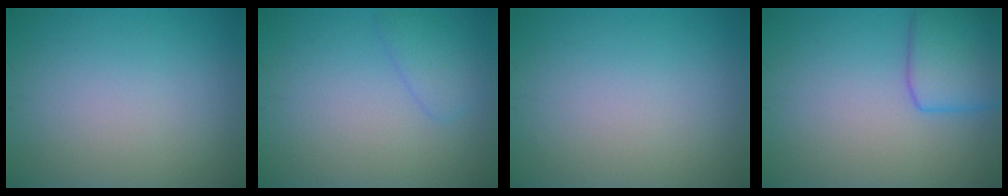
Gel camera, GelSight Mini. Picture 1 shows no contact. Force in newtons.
{"total": 1.8, "press": 1.8, "slide": 0.2}
{"total": 0.0}
{"total": 5.0, "press": 5.0, "slide": 0.3}